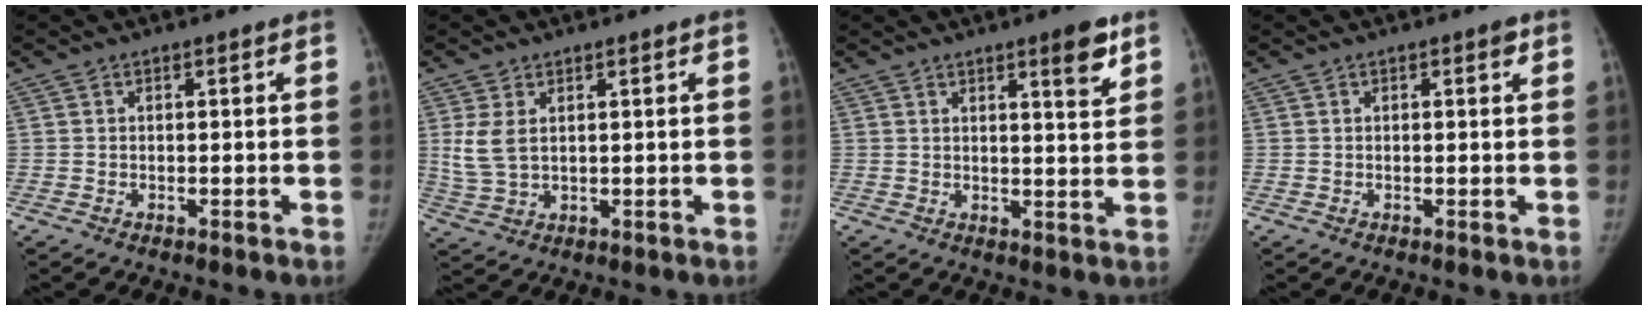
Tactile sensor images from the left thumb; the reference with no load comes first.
{"total": 5.4, "force": [1.7, 3.1, 4.1], "torque": [-0.090, -0.007, 0.045]}
{"total": 5.8, "force": [3.6, 1.1, 4.4], "torque": [-0.054, -0.024, 0.050]}
{"total": 1.1, "force": [0.6, 0.4, 0.8], "torque": [-0.008, 0.000, 0.007]}